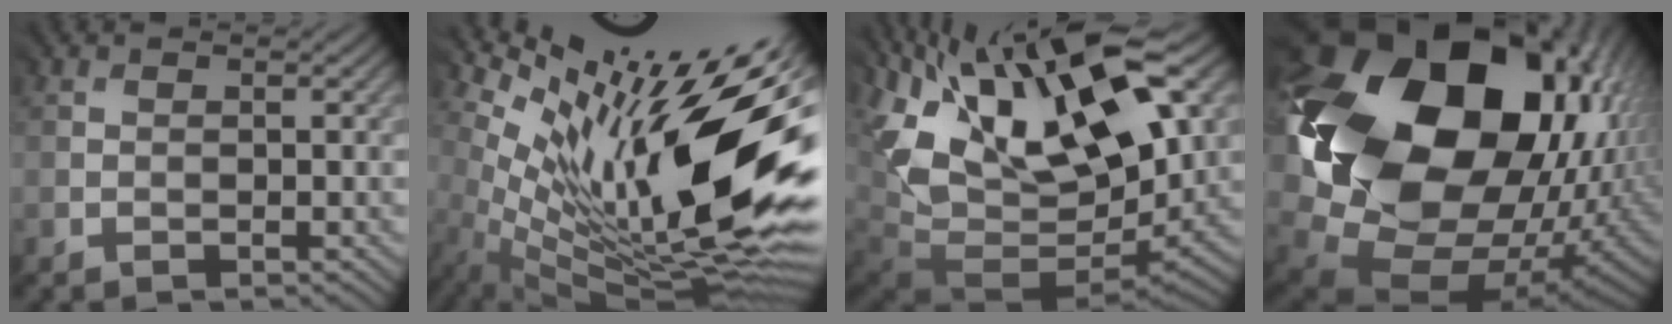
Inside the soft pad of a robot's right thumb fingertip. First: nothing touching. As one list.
[{"total": 16.9, "force": [4.3, 4.8, 15.6], "torque": [-0.261, -0.011, 0.077]}, {"total": 18.0, "force": [5.7, 9.9, 13.9], "torque": [-0.290, -0.014, 0.123]}, {"total": 22.0, "force": [5.0, 16.3, 13.8], "torque": [-0.321, -0.043, 0.132]}]